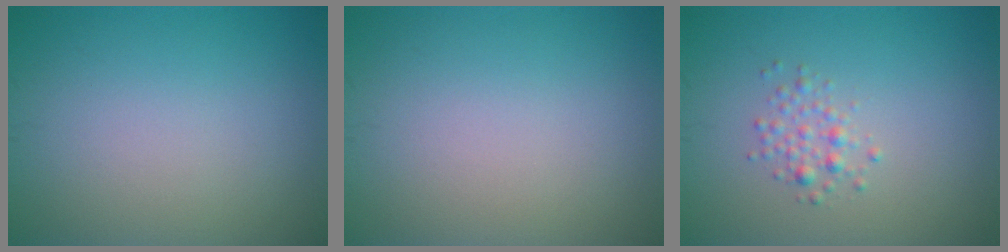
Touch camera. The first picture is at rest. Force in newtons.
{"total": 0.0}
{"total": 1.5, "press": 1.5, "slide": 0.0}